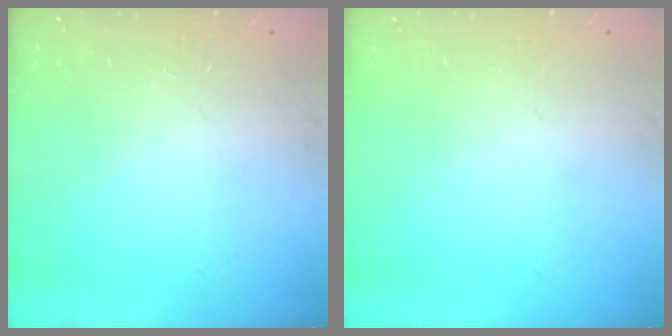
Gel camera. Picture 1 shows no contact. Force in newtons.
{"total": 0.0}